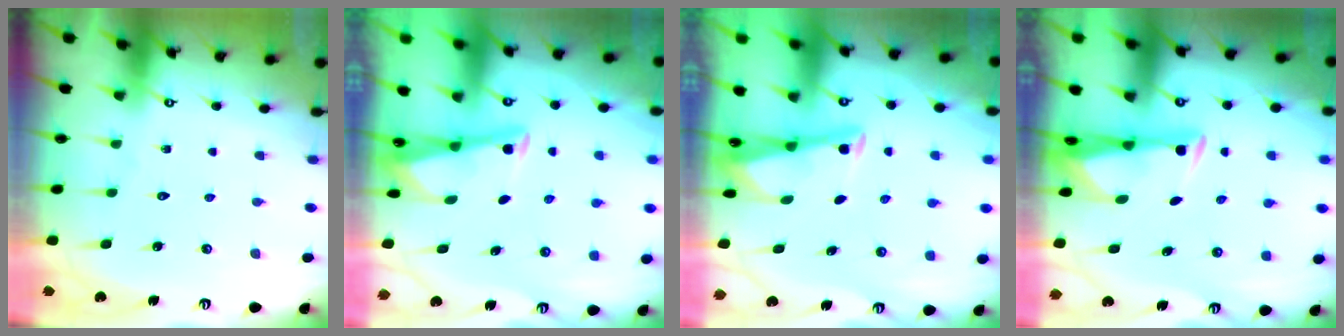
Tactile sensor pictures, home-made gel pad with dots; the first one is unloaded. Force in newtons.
{"total": 2.8, "press": 2.8, "slide": 0.3}
{"total": 2.8, "press": 2.8, "slide": 0.3}
{"total": 3.0, "press": 2.9, "slide": 0.9}